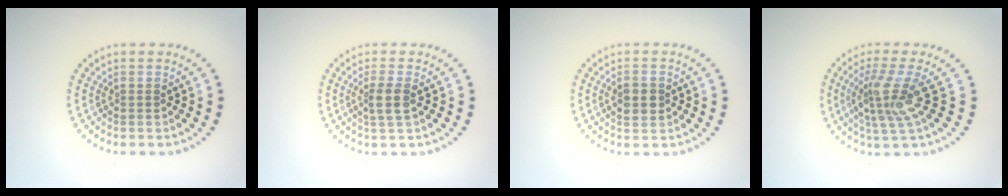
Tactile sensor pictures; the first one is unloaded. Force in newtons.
{"total": 2.1, "press": 1.7, "slide": 1.2}
{"total": 2.9, "press": 2.9, "slide": 0.0}
{"total": 3.8, "press": 3.1, "slide": 2.3}